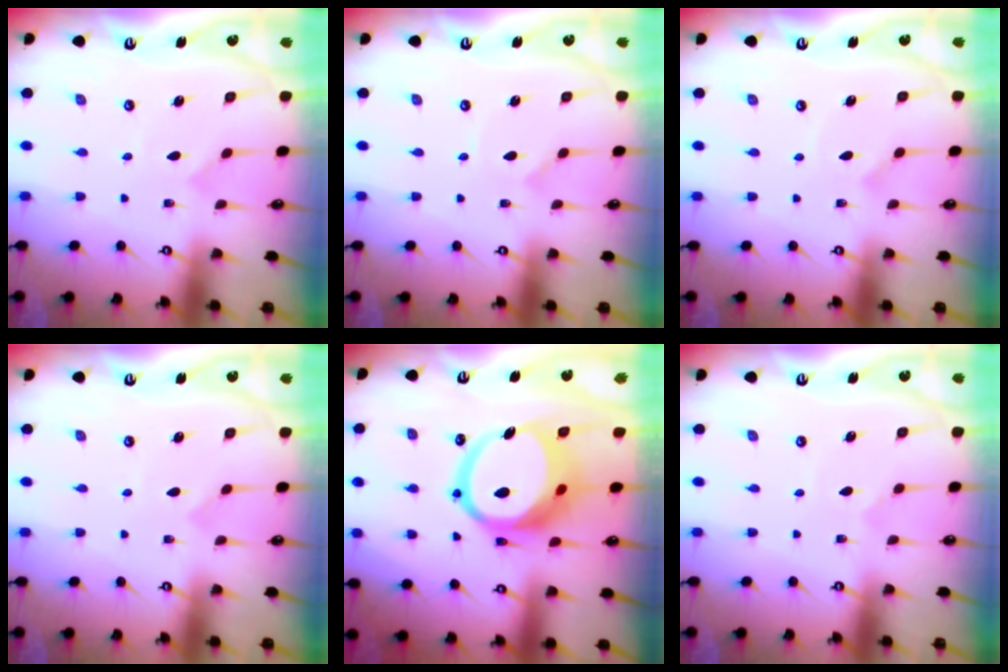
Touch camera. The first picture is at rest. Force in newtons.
{"total": 0.0}
{"total": 2.1, "press": 2.1, "slide": 0.1}
{"total": 0.0}
{"total": 17.2, "press": 17.0, "slide": 2.4}
{"total": 0.7, "press": 0.5, "slide": 0.4}